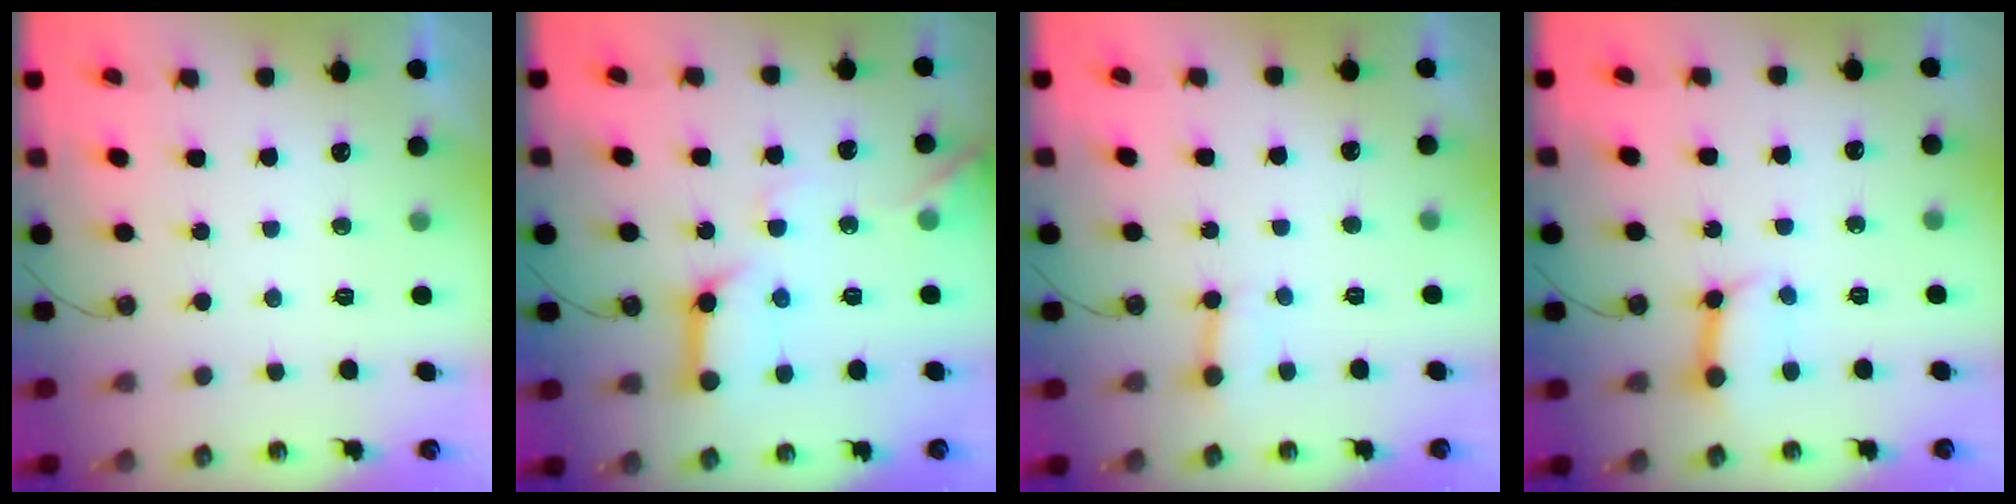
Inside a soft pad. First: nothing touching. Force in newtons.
{"total": 12.4, "press": 12.3, "slide": 1.4}
{"total": 3.1, "press": 3.0, "slide": 0.4}
{"total": 8.5, "press": 8.4, "slide": 1.1}